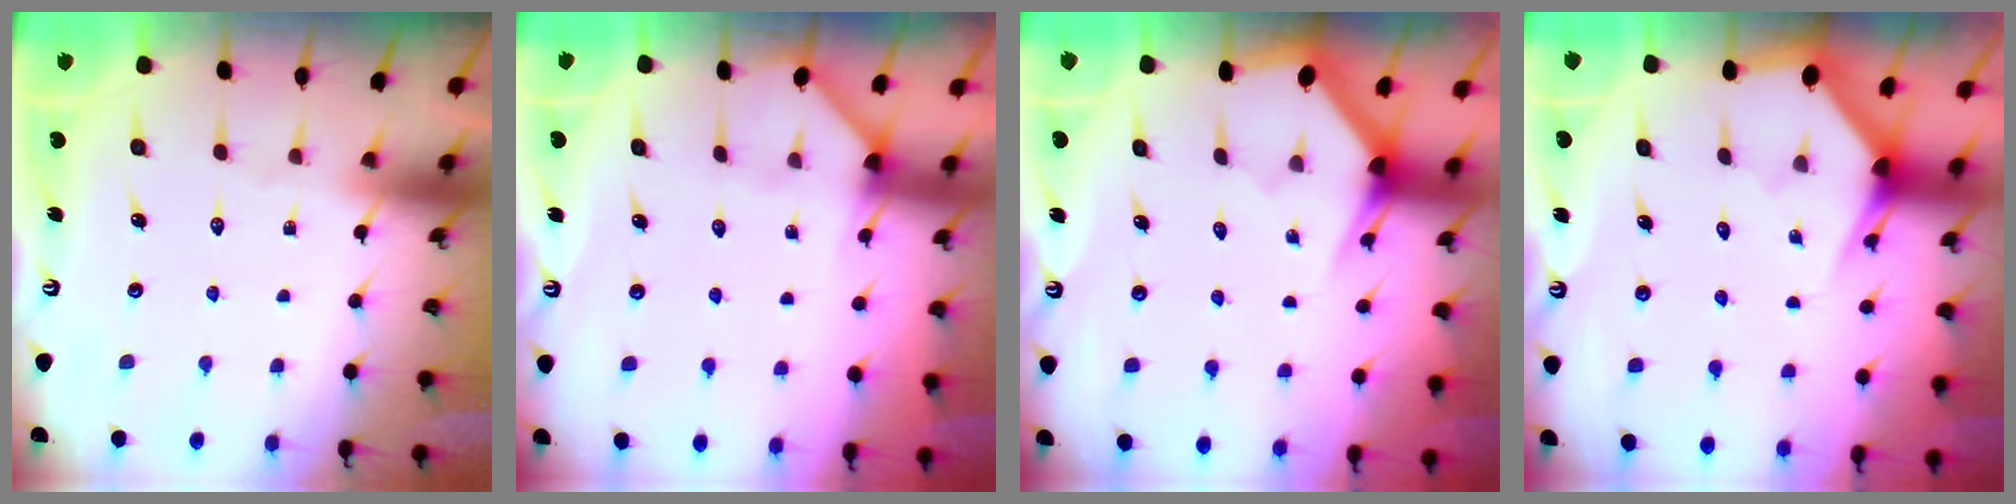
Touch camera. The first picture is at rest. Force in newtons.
{"total": 2.7, "press": 2.7, "slide": 0.2}
{"total": 3.2, "press": 3.2, "slide": 0.1}
{"total": 2.6, "press": 2.6, "slide": 0.0}